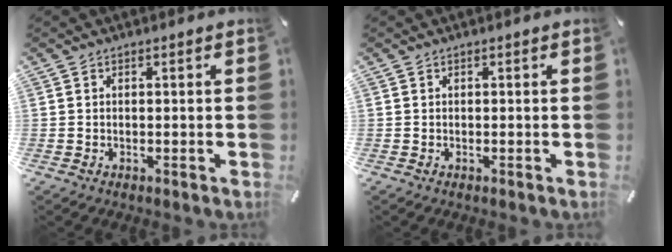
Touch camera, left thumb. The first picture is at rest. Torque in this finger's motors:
{"motor_torque": [-0.21, -0.13, -0.23, 0.16, -0.02]}